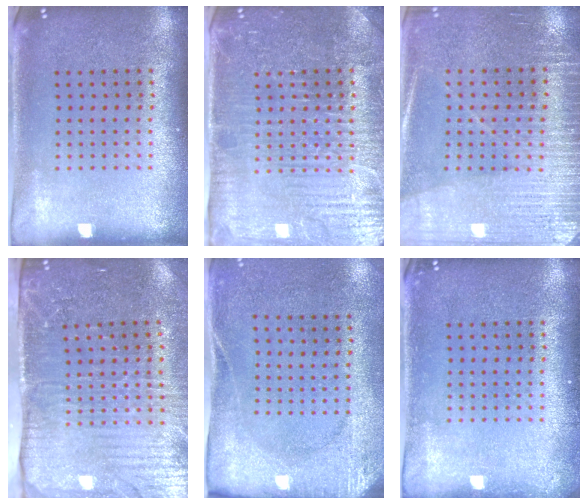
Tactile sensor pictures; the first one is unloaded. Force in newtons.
{"total": 4.7, "press": 4.5, "slide": 1.6}
{"total": 3.0, "press": 2.9, "slide": 0.7}
{"total": 4.4, "press": 3.7, "slide": 2.5}
{"total": 2.7, "press": 2.1, "slide": 1.7}
{"total": 0.6, "press": 0.6, "slide": 0.1}